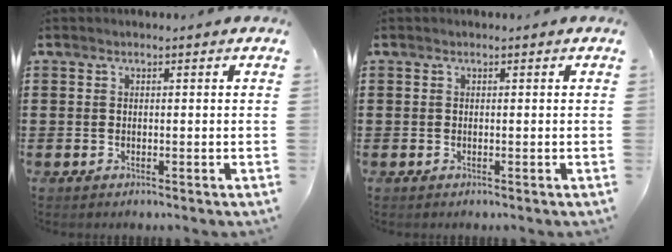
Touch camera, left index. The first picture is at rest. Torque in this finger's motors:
{"motor_torque": [0.00, 0.00, 0.00, 0.01]}